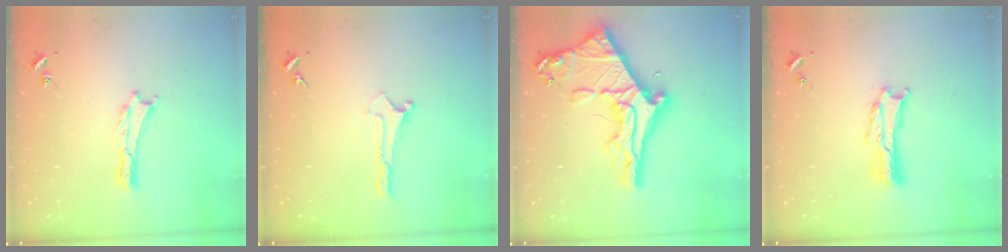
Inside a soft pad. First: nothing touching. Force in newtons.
{"total": 0.0}
{"total": 11.4, "press": 11.4, "slide": 1.1}
{"total": 1.7, "press": 1.7, "slide": 0.3}